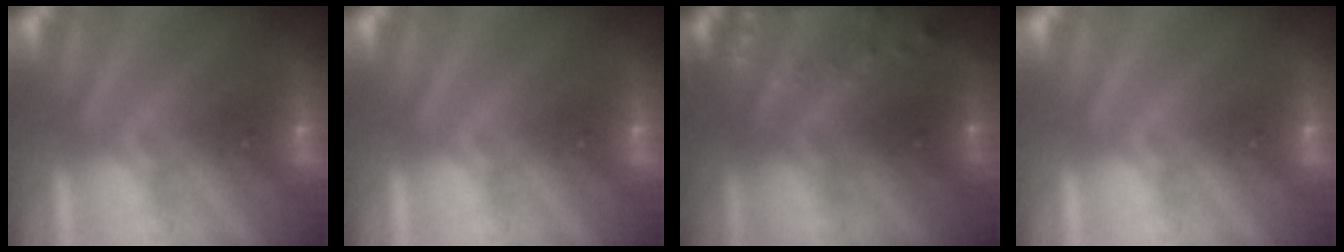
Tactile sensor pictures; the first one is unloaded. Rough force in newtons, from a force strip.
{"total": 0.0}
{"total": 8.4}
{"total": 0.0}